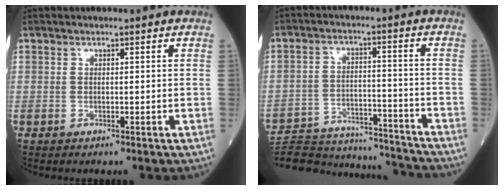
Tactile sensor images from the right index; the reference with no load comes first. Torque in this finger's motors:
{"motor_torque": [-0.28, -0.56, -0.80, -0.21]}